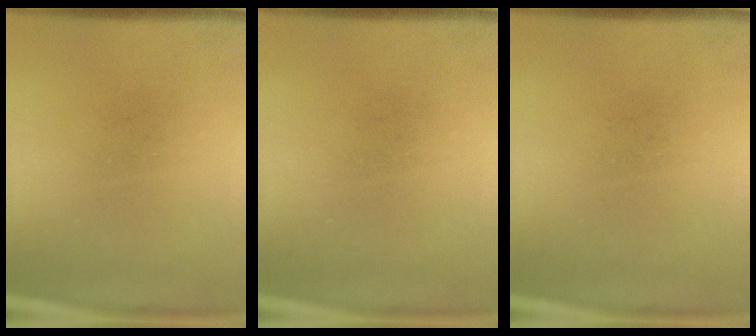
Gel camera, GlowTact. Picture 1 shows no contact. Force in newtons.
{"total": 0.0}
{"total": 0.0}